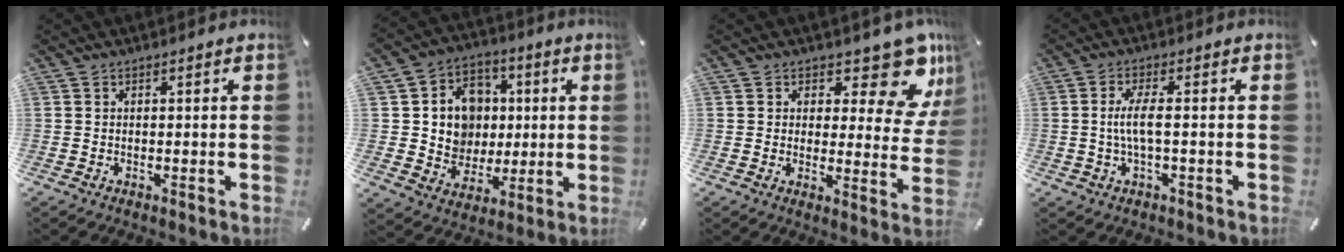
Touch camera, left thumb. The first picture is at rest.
{"total": 12.1, "force": [1.0, 11.6, 3.3], "torque": [-0.054, -0.002, 0.032]}
{"total": 12.5, "force": [8.6, 5.4, 7.4], "torque": [-0.088, -0.067, 0.145]}
{"total": 5.7, "force": [-0.2, 1.7, 5.4], "torque": [-0.113, -0.001, -0.009]}